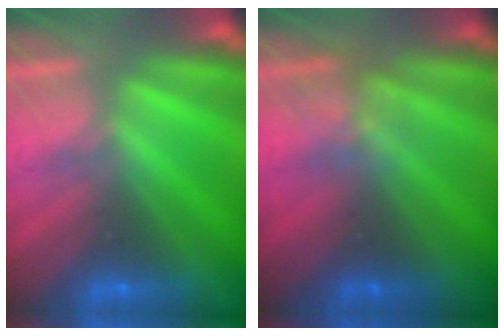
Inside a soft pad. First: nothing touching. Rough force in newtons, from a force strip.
{"total": 2.7}